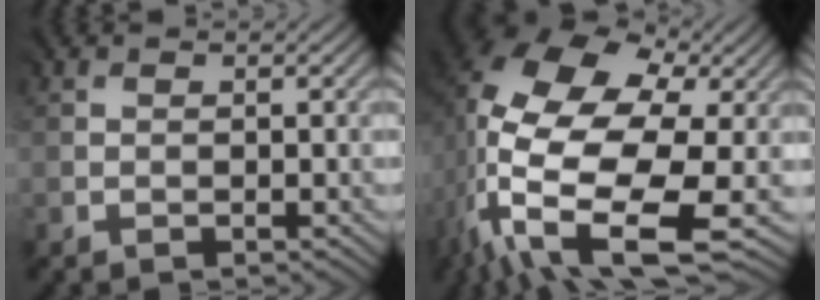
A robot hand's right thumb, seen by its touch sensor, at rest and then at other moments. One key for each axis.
{"total": 17.2, "fx": -2.5, "fy": 9.7, "fz": 13.9, "tx": -0.297, "ty": -0.036, "tz": -0.034}